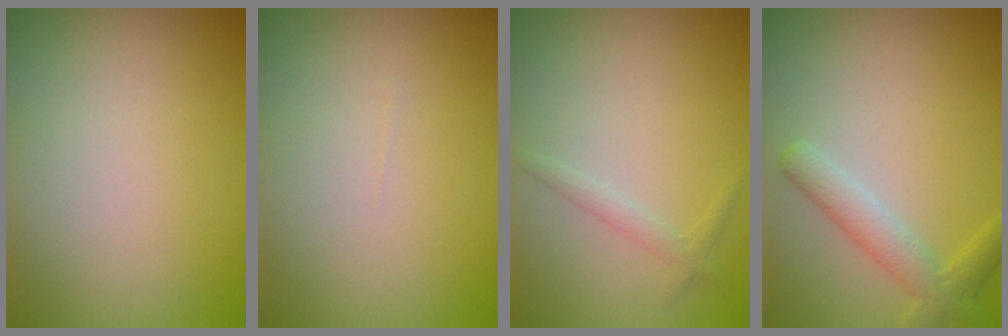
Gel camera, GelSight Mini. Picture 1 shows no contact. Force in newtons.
{"total": 0.0}
{"total": 1.1, "press": 1.1, "slide": 0.0}
{"total": 2.1, "press": 2.1, "slide": 0.3}